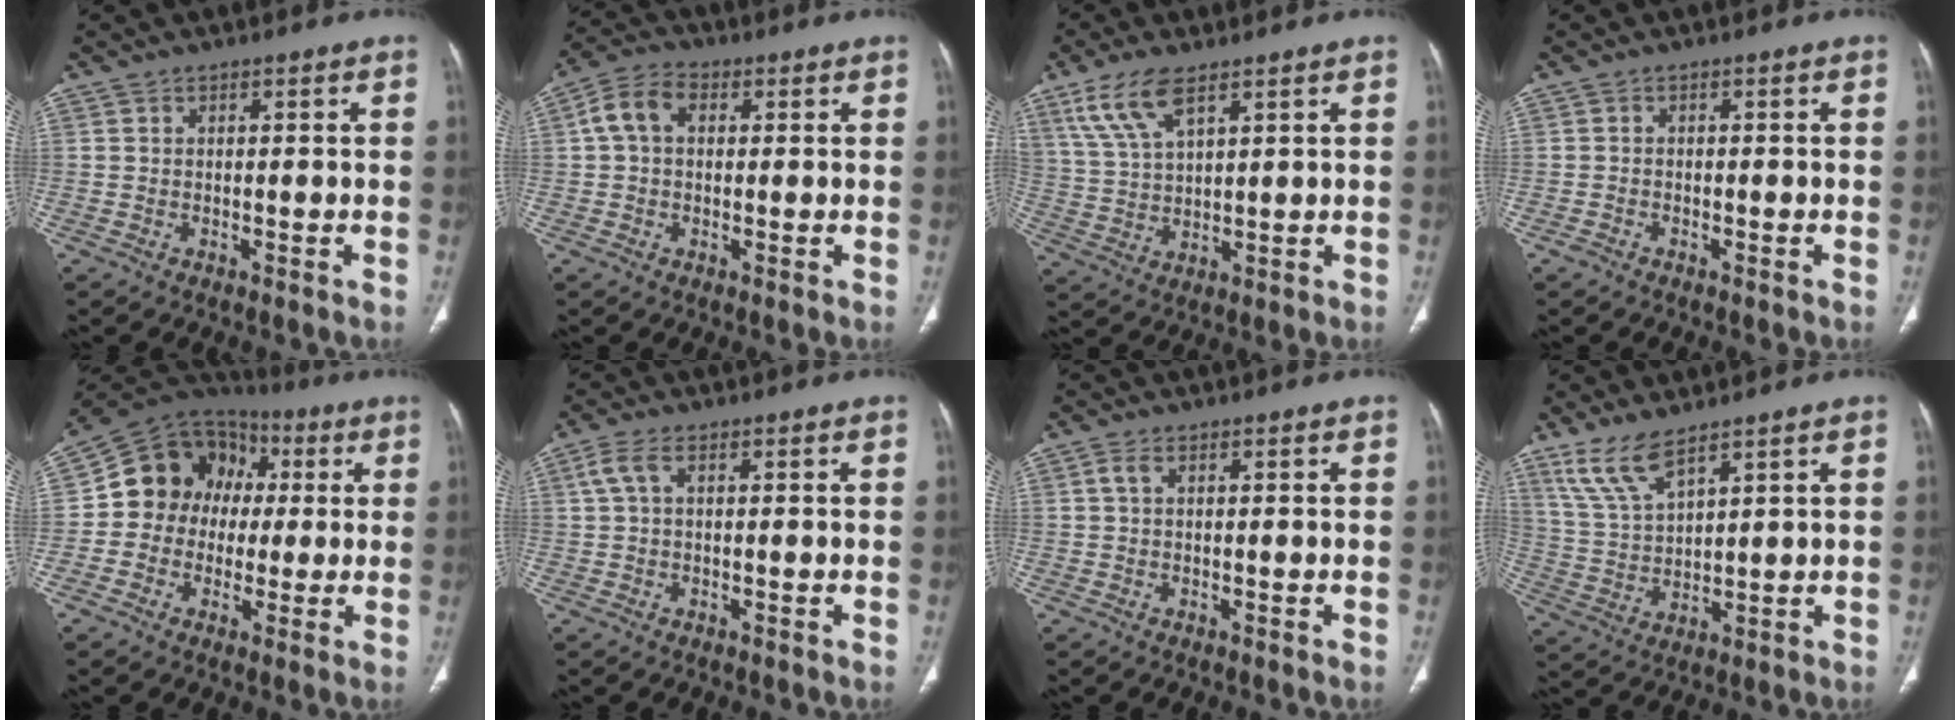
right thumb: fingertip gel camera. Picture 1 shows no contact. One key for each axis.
{"total": 6.7, "fx": 1.3, "fy": 4.7, "fz": 4.6, "tx": -0.086, "ty": 0.022, "tz": 0.017}
{"total": 9.2, "fx": 5.6, "fy": 3.5, "fz": 6.4, "tx": -0.133, "ty": -0.014, "tz": 0.124}
{"total": 0.8, "fx": -0.6, "fy": 0.5, "fz": 0.3, "tx": -0.005, "ty": 0.002, "tz": -0.015}
{"total": 14.8, "fx": 1.0, "fy": 12.8, "fz": 7.5, "tx": -0.088, "ty": 0.040, "tz": 0.006}
{"total": 3.2, "fx": 0.9, "fy": 1.6, "fz": 2.7, "tx": -0.071, "ty": 0.018, "tz": 0.019}
{"total": 1.4, "fx": 0.3, "fy": 0.7, "fz": 1.1, "tx": -0.030, "ty": 0.008, "tz": 0.006}
{"total": 8.1, "fx": 6.1, "fy": 2.2, "fz": 4.9, "tx": -0.104, "ty": -0.028, "tz": 0.138}